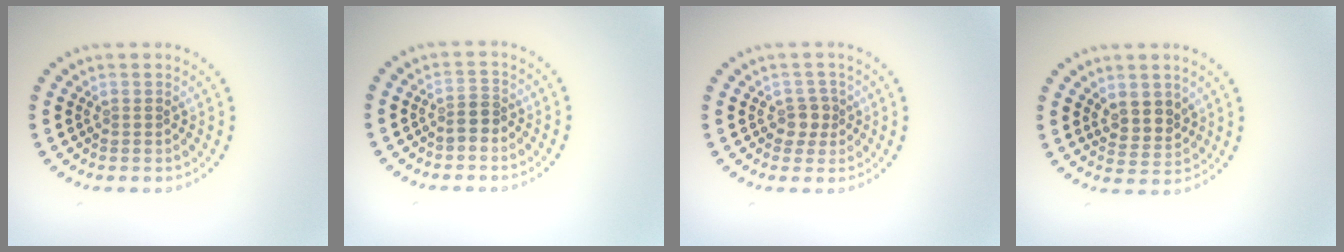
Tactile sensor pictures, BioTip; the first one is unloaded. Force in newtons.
{"total": 1.2, "press": 0.9, "slide": 0.7}
{"total": 1.8, "press": 1.4, "slide": 1.0}
{"total": 2.6, "press": 2.3, "slide": 1.2}